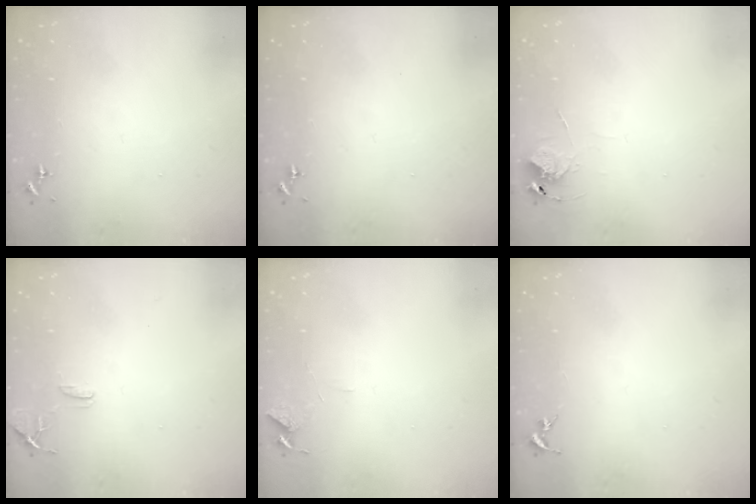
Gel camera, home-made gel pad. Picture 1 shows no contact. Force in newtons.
{"total": 0.0}
{"total": 5.7, "press": 5.7, "slide": 0.3}
{"total": 7.7, "press": 7.7, "slide": 0.7}
{"total": 6.0, "press": 5.9, "slide": 0.6}
{"total": 0.0}